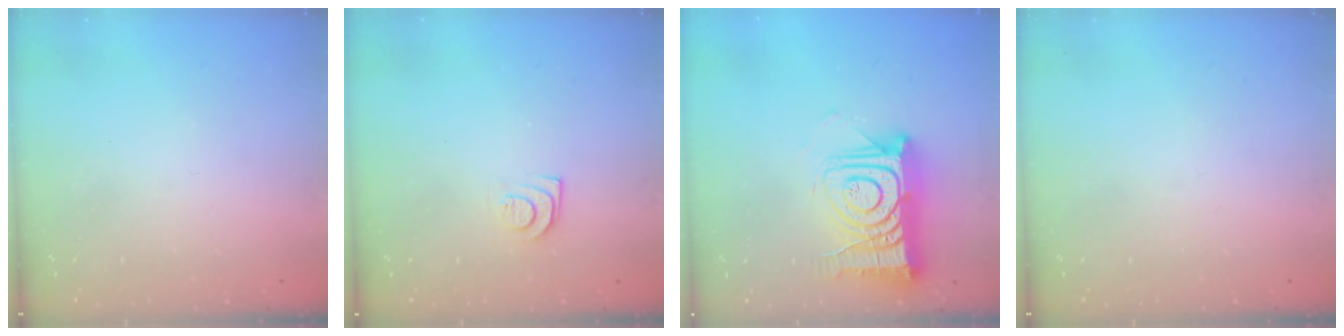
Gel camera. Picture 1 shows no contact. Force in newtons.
{"total": 7.9, "press": 7.8, "slide": 0.7}
{"total": 17.6, "press": 17.5, "slide": 1.5}
{"total": 0.0}